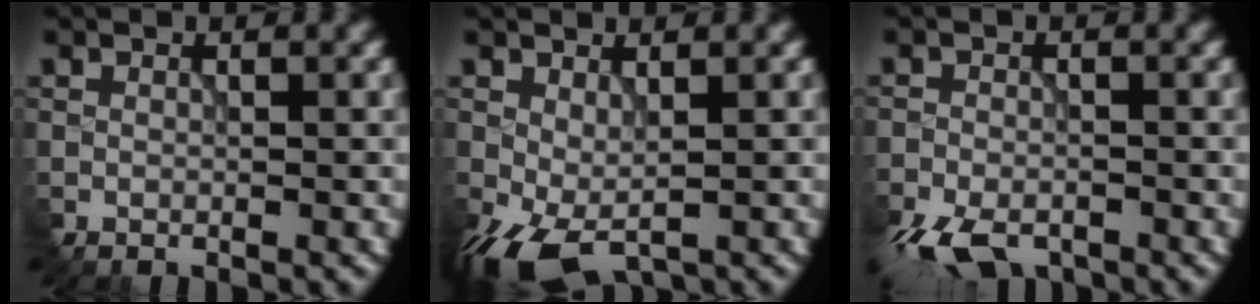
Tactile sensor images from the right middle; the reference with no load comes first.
{"total": 4.1, "force": [-1.8, 2.0, 3.1], "torque": [-0.079, -0.004, -0.032]}
{"total": 5.7, "force": [-4.2, 2.4, 3.1], "torque": [-0.059, -0.021, -0.083]}